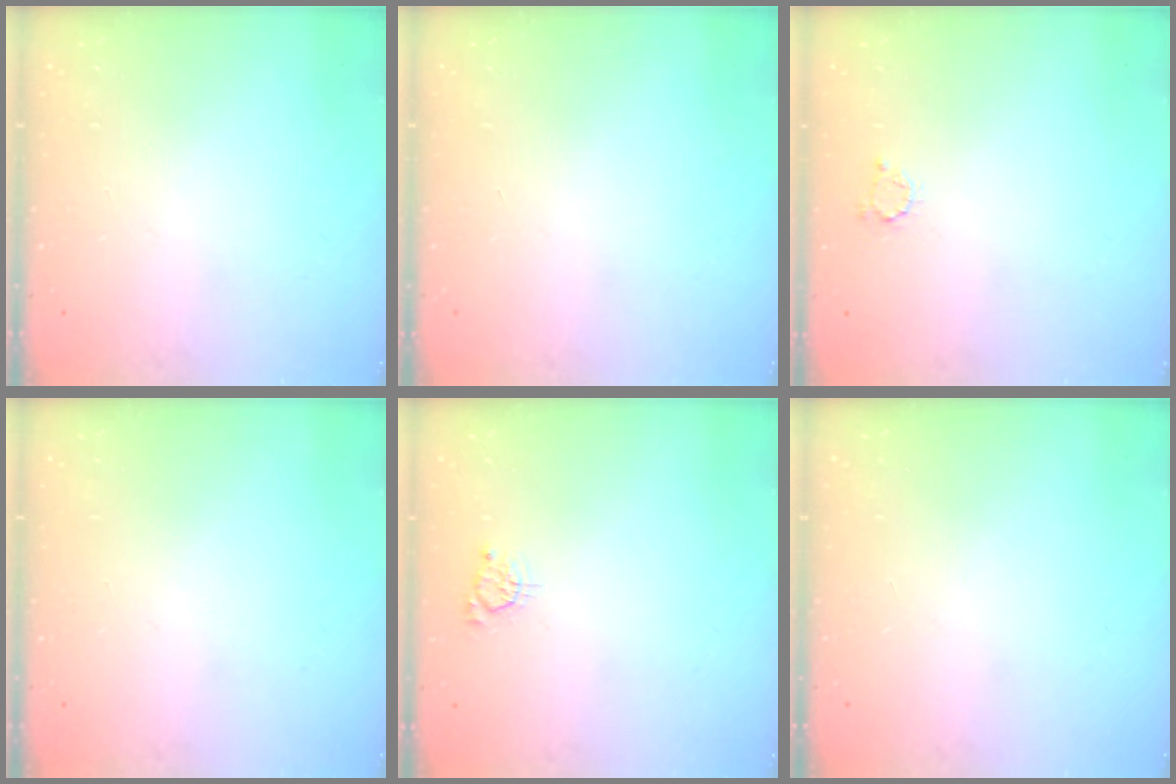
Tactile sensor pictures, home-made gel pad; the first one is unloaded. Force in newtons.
{"total": 0.0}
{"total": 2.7, "press": 2.7, "slide": 0.4}
{"total": 0.0}
{"total": 2.9, "press": 2.9, "slide": 0.3}
{"total": 0.0}